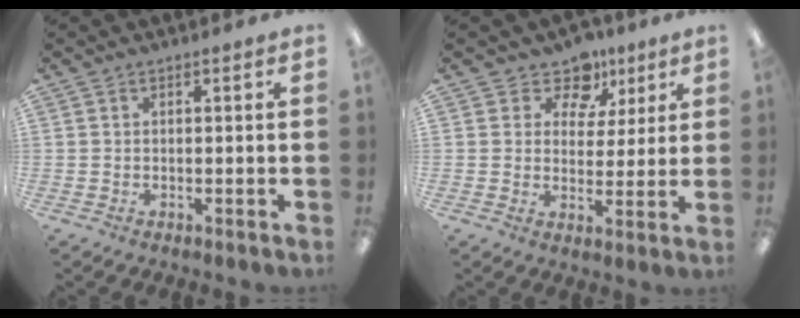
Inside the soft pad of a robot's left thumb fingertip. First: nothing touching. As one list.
[{"total": 8.5, "force": [5.5, 6.0, 2.4], "torque": [-0.041, -0.035, 0.100]}]